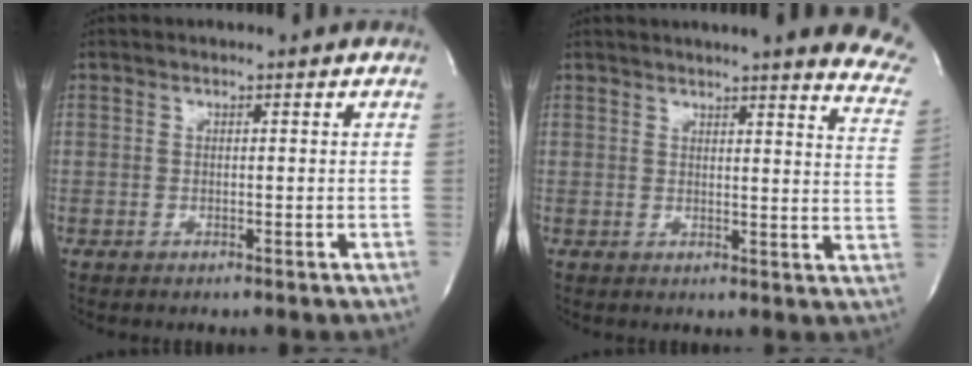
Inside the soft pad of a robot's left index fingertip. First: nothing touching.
{"total": 16.5, "force": [13.9, 1.7, 8.6], "torque": [-0.095, -0.041, 0.143]}